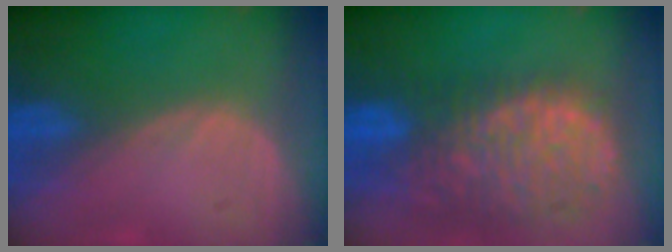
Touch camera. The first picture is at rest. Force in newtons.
{"total": 13.5, "press": 11.1, "slide": 7.6}